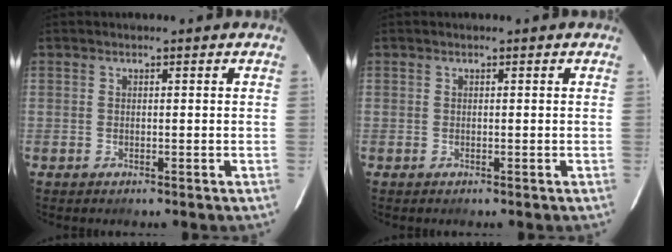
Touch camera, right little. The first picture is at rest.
{"total": 0.0}